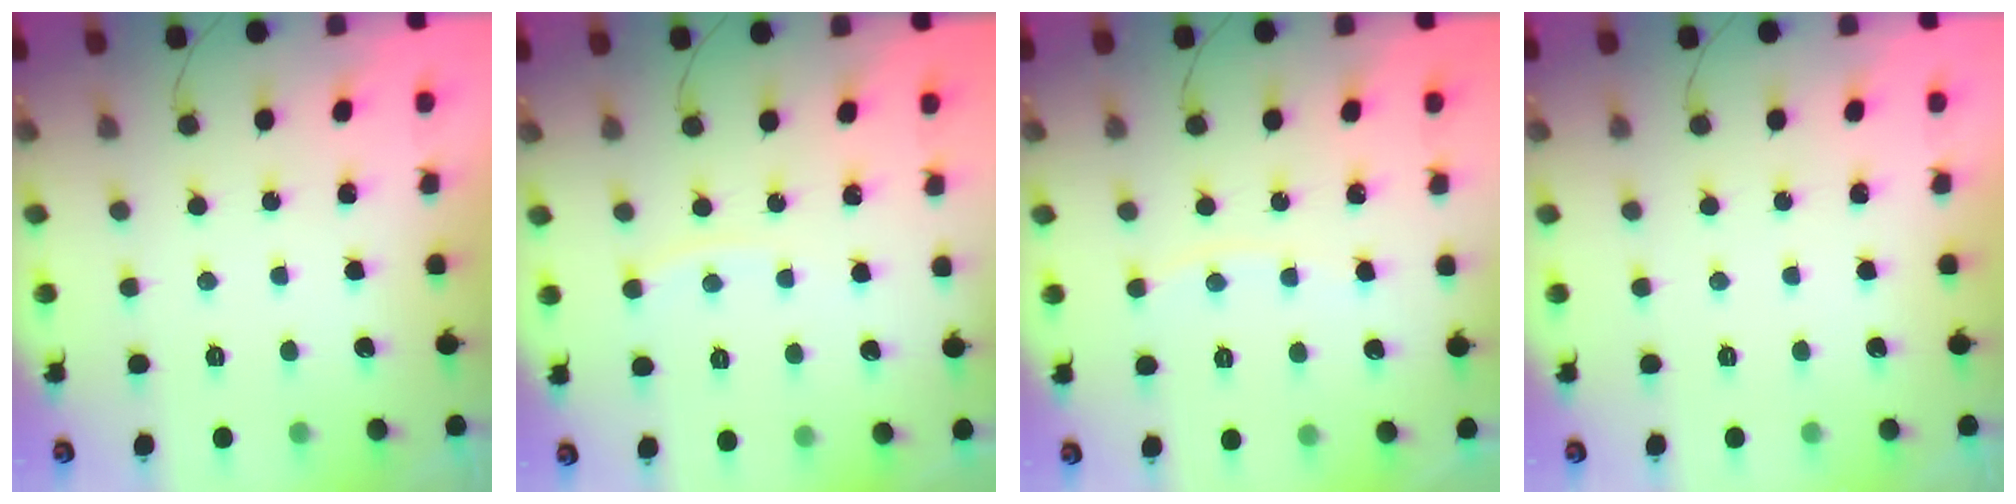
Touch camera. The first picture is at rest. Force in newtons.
{"total": 3.9, "press": 3.8, "slide": 0.6}
{"total": 4.6, "press": 4.5, "slide": 0.7}
{"total": 0.0}